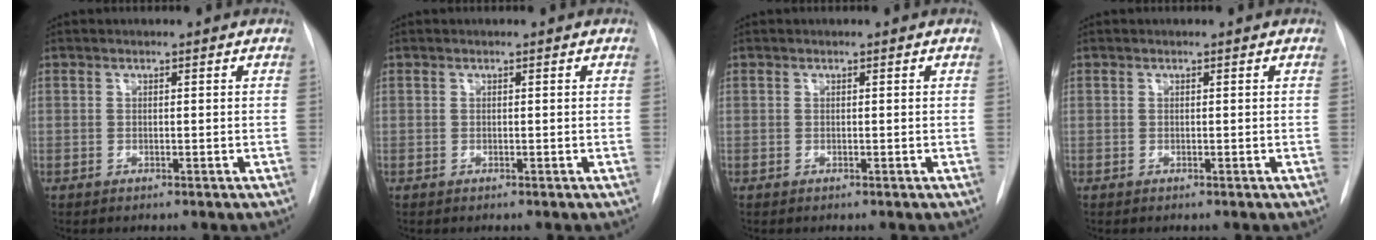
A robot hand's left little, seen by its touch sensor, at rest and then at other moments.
{"total": 0.0}
{"total": 0.0}
{"total": 0.0}